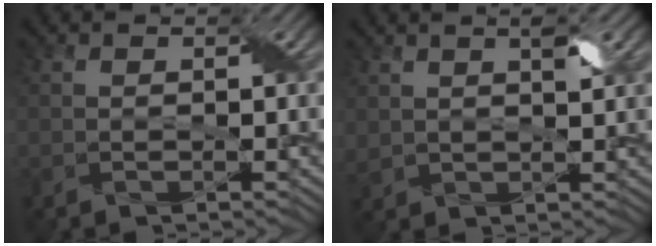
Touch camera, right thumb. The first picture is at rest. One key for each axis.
{"total": 3.8, "fx": 1.9, "fy": 1.6, "fz": 2.8, "tx": -0.066, "ty": 0.006, "tz": 0.039}